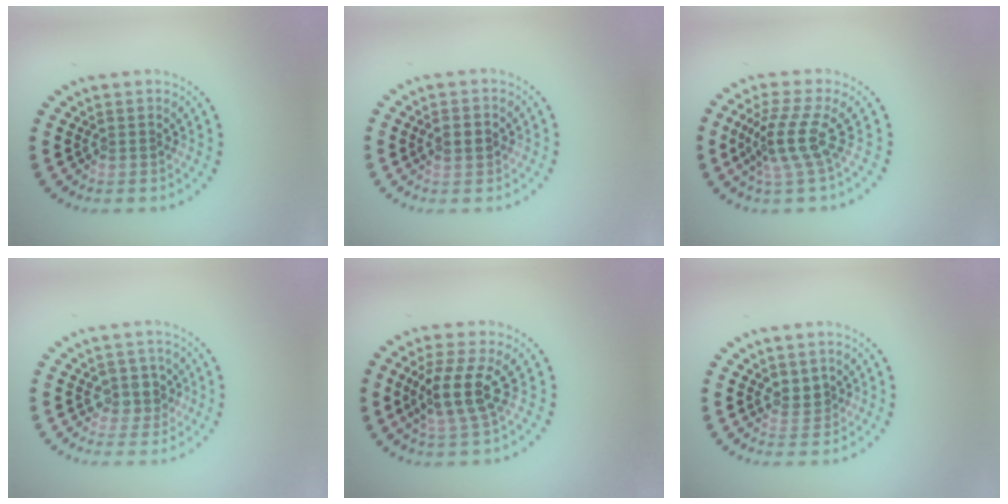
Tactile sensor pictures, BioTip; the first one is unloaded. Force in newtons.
{"total": 2.3, "press": 2.3, "slide": 0.0}
{"total": 3.8, "press": 2.9, "slide": 2.6}
{"total": 2.5, "press": 2.2, "slide": 1.0}
{"total": 3.9, "press": 3.5, "slide": 1.9}
{"total": 1.8, "press": 1.6, "slide": 0.8}